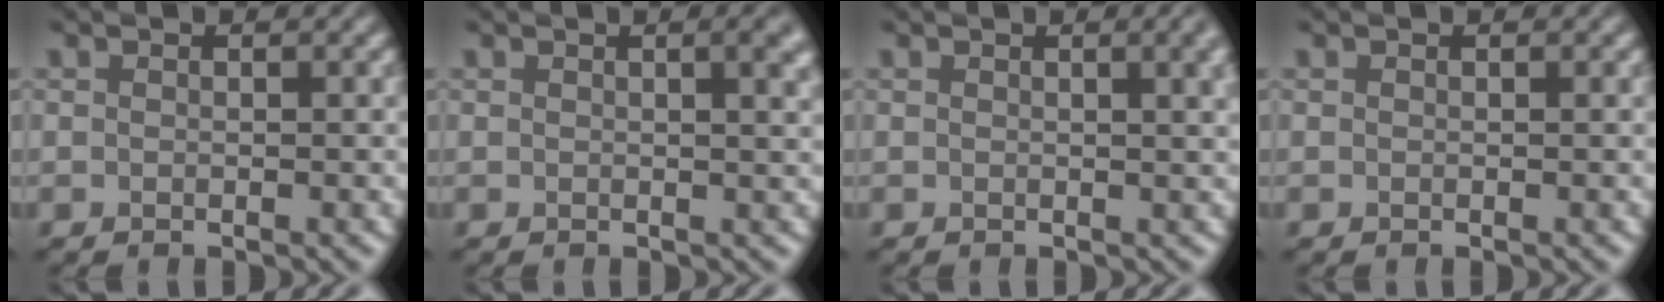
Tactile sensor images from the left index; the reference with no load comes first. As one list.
[{"total": 3.4, "force": [1.2, 1.3, 3.0], "torque": [-0.018, 0.009, 0.010]}, {"total": 3.9, "force": [1.3, 1.5, 3.3], "torque": [-0.024, 0.009, 0.014]}, {"total": 0.0}]